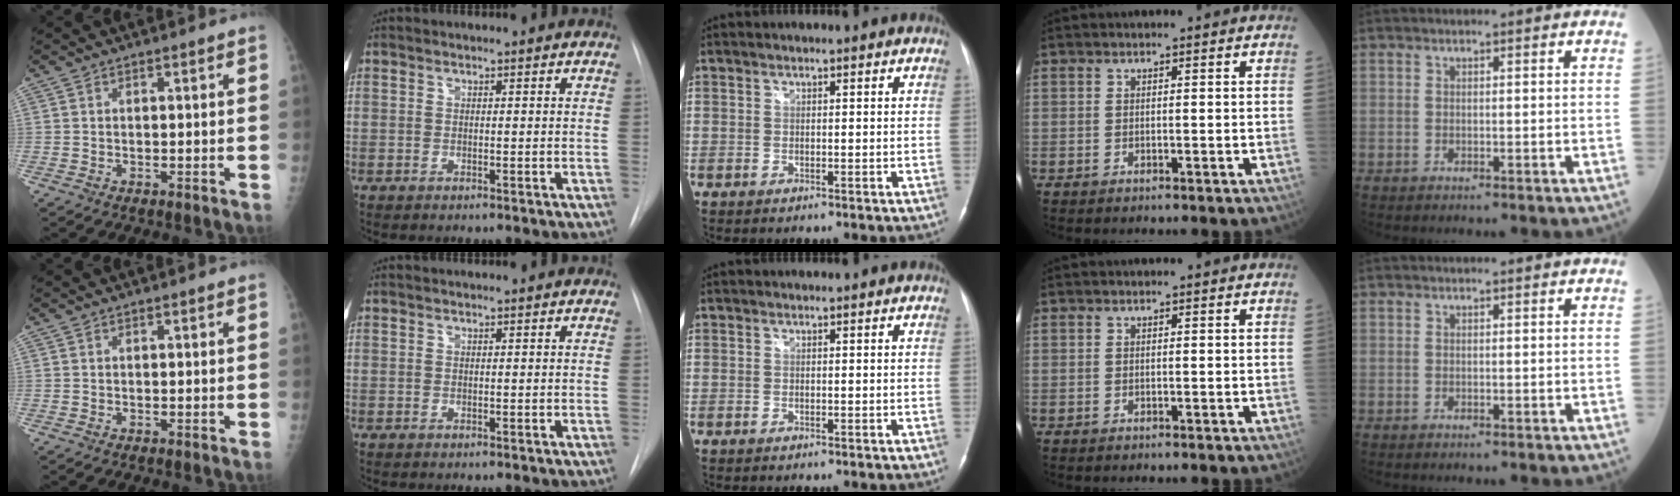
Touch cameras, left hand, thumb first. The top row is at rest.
{}